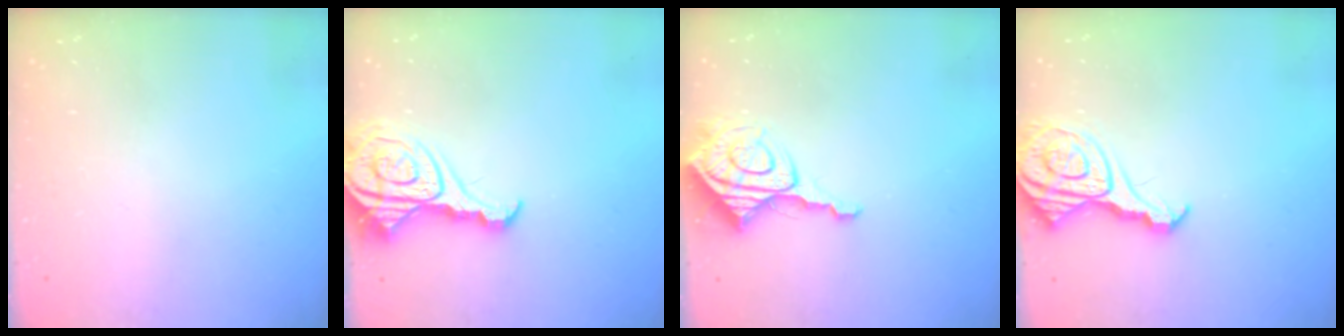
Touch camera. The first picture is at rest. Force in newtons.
{"total": 14.0, "press": 13.9, "slide": 1.5}
{"total": 10.6, "press": 10.5, "slide": 1.1}
{"total": 12.9, "press": 12.8, "slide": 1.4}